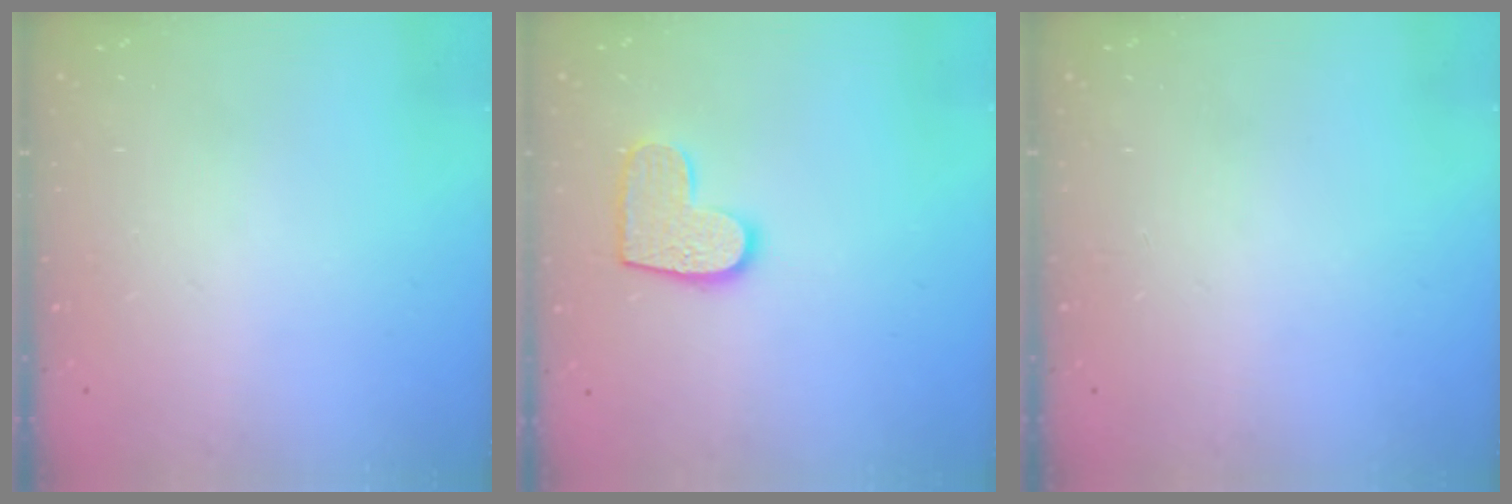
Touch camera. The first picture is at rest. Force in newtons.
{"total": 10.5, "press": 10.5, "slide": 0.6}
{"total": 0.0}